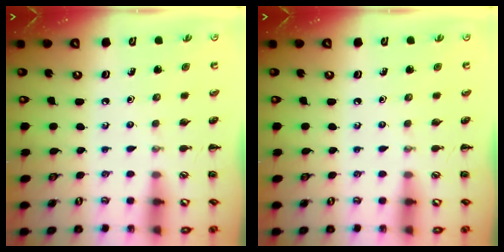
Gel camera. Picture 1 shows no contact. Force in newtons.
{"total": 0.0}